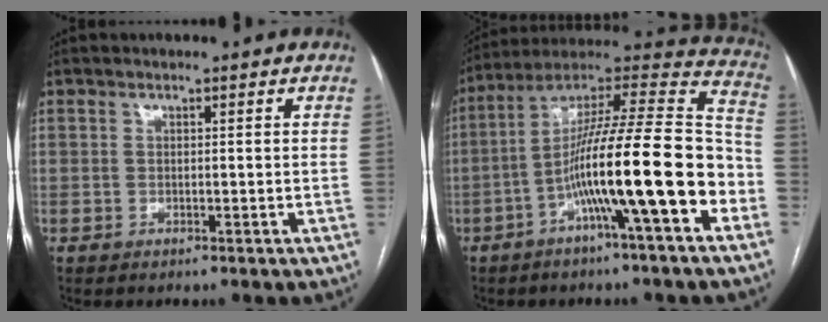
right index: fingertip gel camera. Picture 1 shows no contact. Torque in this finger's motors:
{"motor_torque": [1.42, -0.72, 1.05, 0.21]}